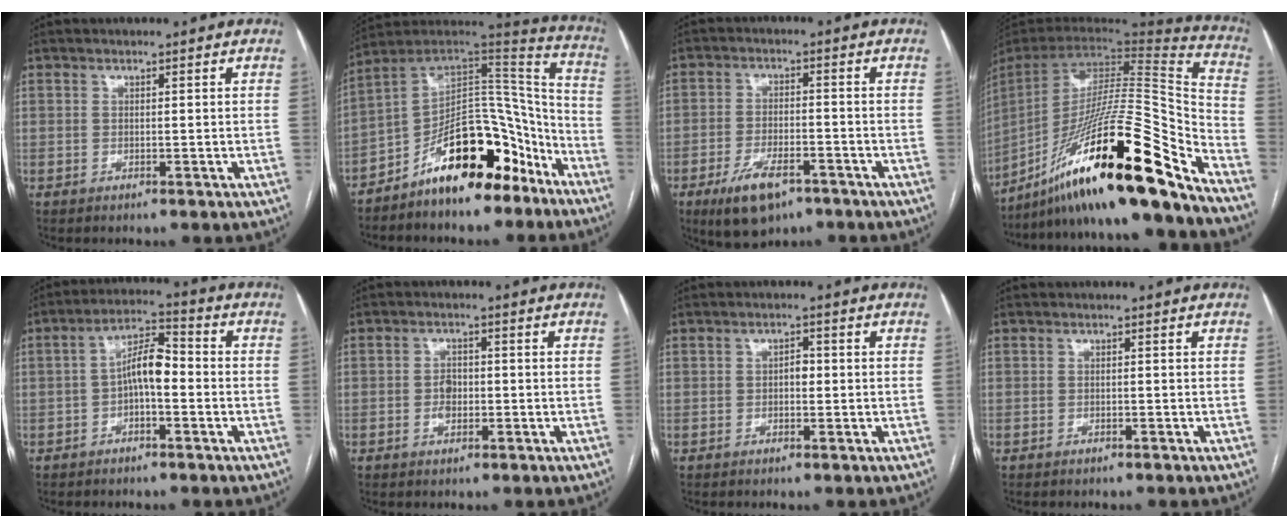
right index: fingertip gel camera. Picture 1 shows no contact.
{"total": 18.0, "force": [-10.9, 7.0, 12.4], "torque": [-0.198, 0.047, -0.179]}
{"total": 8.4, "force": [-5.1, 3.4, 5.8], "torque": [-0.112, -0.010, -0.083]}
{"total": 30.6, "force": [-20.6, 1.3, 22.5], "torque": [-0.354, -0.015, -0.351]}
{"total": 6.6, "force": [-1.0, 2.3, 6.1], "torque": [-0.111, 0.026, -0.019]}
{"total": 2.6, "force": [-0.6, 1.8, 1.8], "torque": [-0.032, 0.005, -0.010]}
{"total": 1.6, "force": [-0.1, 1.0, 1.3], "torque": [-0.015, 0.005, -0.004]}
{"total": 0.0}